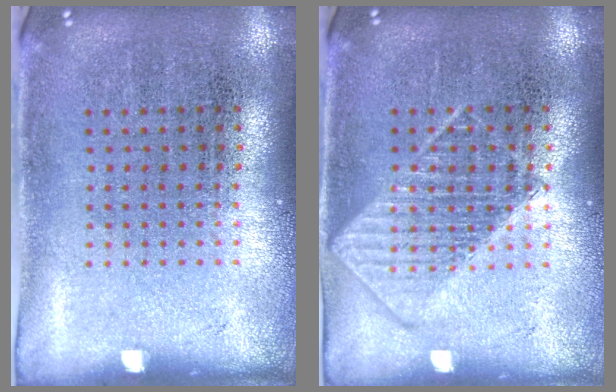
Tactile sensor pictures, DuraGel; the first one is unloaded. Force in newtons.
{"total": 2.4, "press": 2.3, "slide": 0.4}